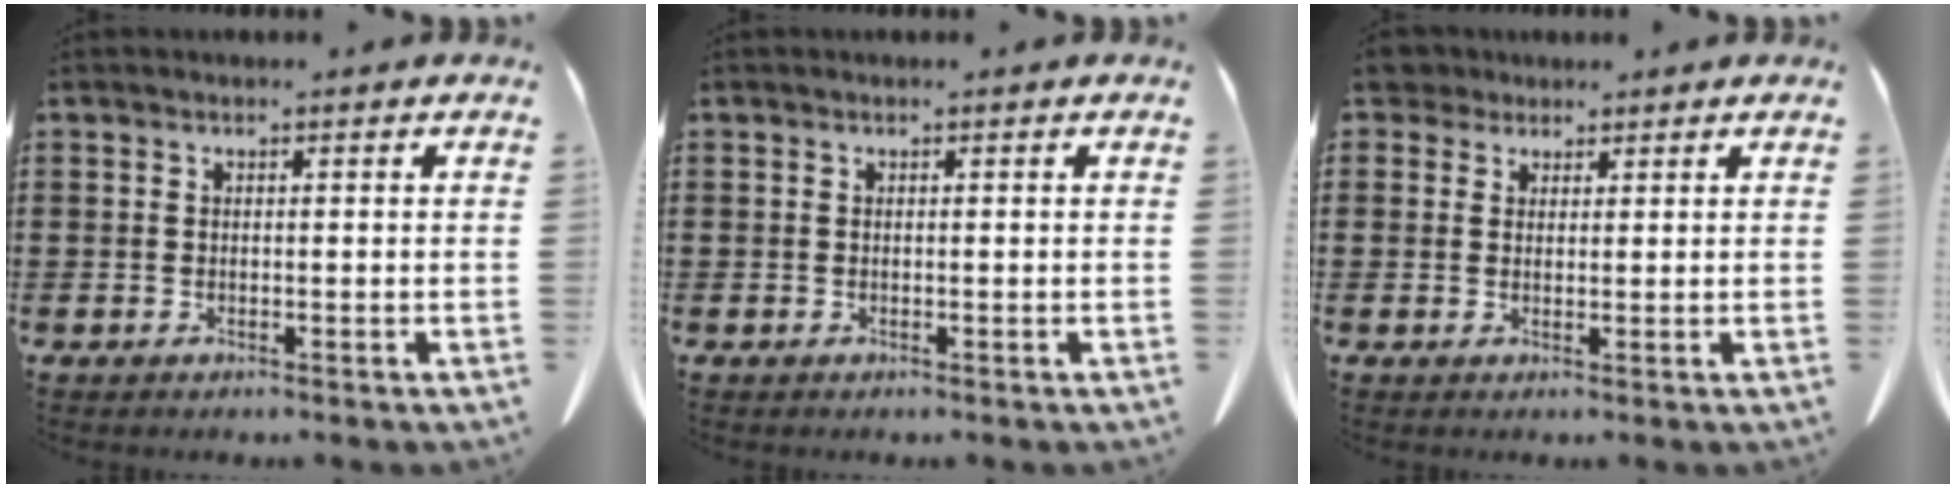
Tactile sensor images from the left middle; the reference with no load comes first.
{"total": 0.0}
{"total": 2.9, "force": [2.3, 1.6, 0.6], "torque": [-0.015, 0.005, 0.043]}